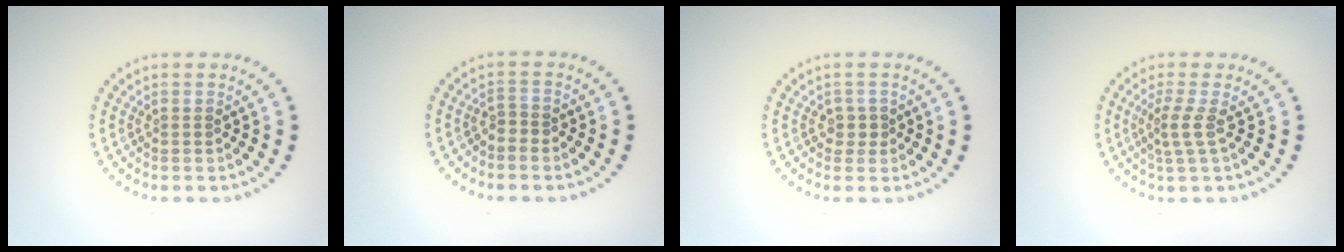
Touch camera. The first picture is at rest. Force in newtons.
{"total": 0.9, "press": 0.5, "slide": 0.7}
{"total": 1.3, "press": 1.0, "slide": 0.8}
{"total": 2.1, "press": 1.5, "slide": 1.5}